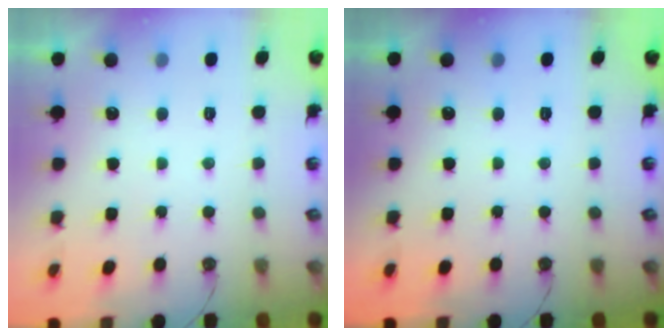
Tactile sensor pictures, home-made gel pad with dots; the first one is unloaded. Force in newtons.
{"total": 0.0}